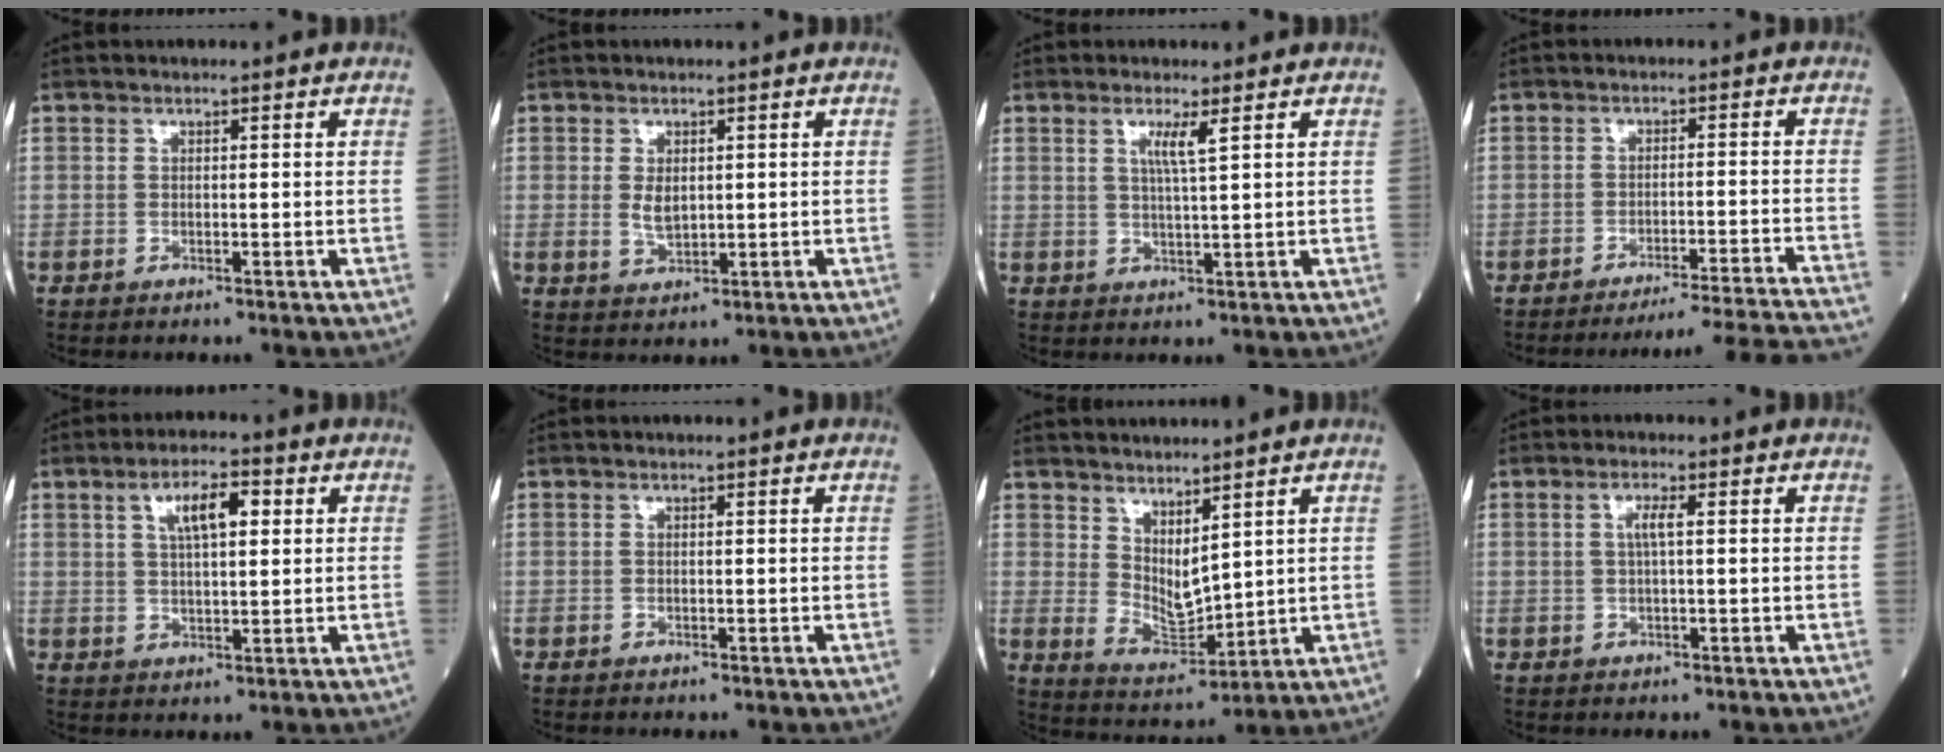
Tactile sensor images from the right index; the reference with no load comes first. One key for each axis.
{"total": 2.9, "fx": 0.4, "fy": 1.5, "fz": 2.4, "tx": -0.046, "ty": -0.005, "tz": 0.012}
{"total": 3.0, "fx": 1.3, "fy": -0.5, "fz": 2.6, "tx": -0.054, "ty": -0.004, "tz": 0.025}
{"total": 18.0, "fx": -17.1, "fy": -3.1, "fz": 4.6, "tx": -0.022, "ty": -0.036, "tz": -0.221}
{"total": 6.4, "fx": 2.3, "fy": 1.9, "fz": 5.6, "tx": -0.100, "ty": 0.011, "tz": 0.040}
{"total": 0.0}
{"total": 6.0, "fx": 3.8, "fy": 2.1, "fz": 4.2, "tx": -0.085, "ty": -0.015, "tz": 0.087}
{"total": 2.0, "fx": 0.4, "fy": 0.1, "fz": 2.0, "tx": -0.042, "ty": 0.002, "tz": 0.005}